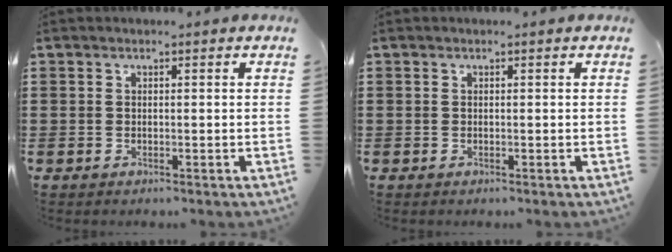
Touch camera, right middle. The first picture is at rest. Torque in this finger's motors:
{"motor_torque": [-0.43, 0.43, 0.00, -0.01]}